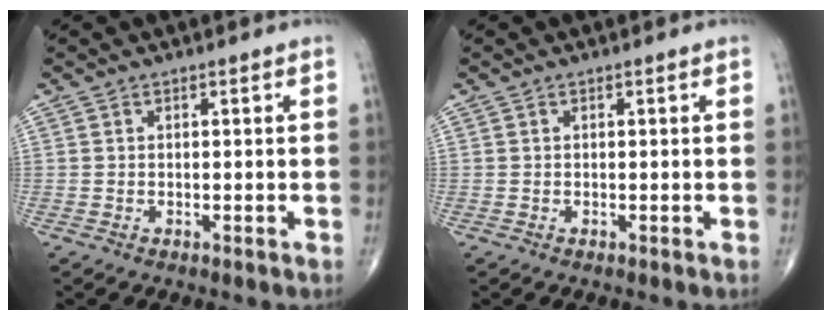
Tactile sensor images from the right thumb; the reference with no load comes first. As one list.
[{"total": 0.0}]